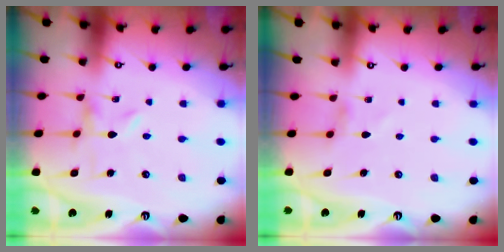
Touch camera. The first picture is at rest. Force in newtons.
{"total": 2.5, "press": 2.5, "slide": 0.4}